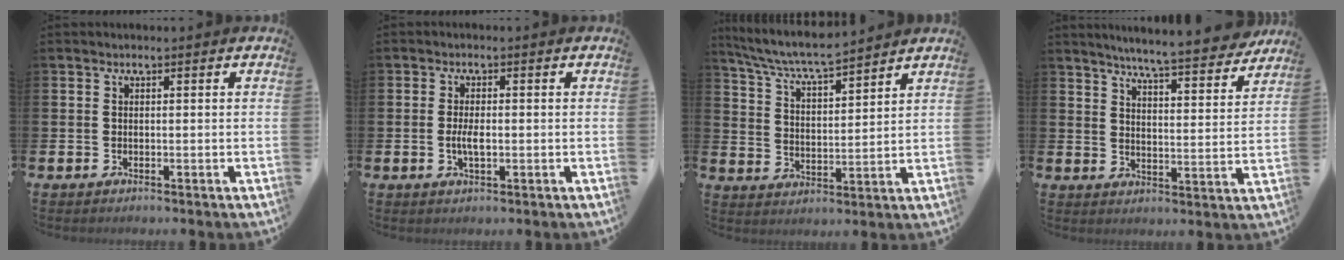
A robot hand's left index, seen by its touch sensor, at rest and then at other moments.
{"total": 2.8, "force": [-0.3, 1.2, 2.6], "torque": [-0.036, -0.003, -0.010]}
{"total": 6.4, "force": [6.1, 0.2, 2.0], "torque": [-0.066, -0.039, 0.105]}
{"total": 7.0, "force": [6.6, 0.0, 2.2], "torque": [-0.054, -0.048, 0.112]}